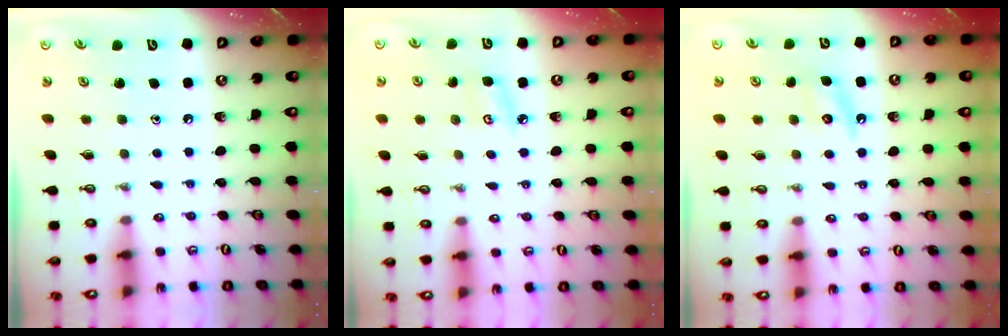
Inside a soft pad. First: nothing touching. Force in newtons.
{"total": 5.0, "press": 5.0, "slide": 0.5}
{"total": 4.3, "press": 4.2, "slide": 0.5}